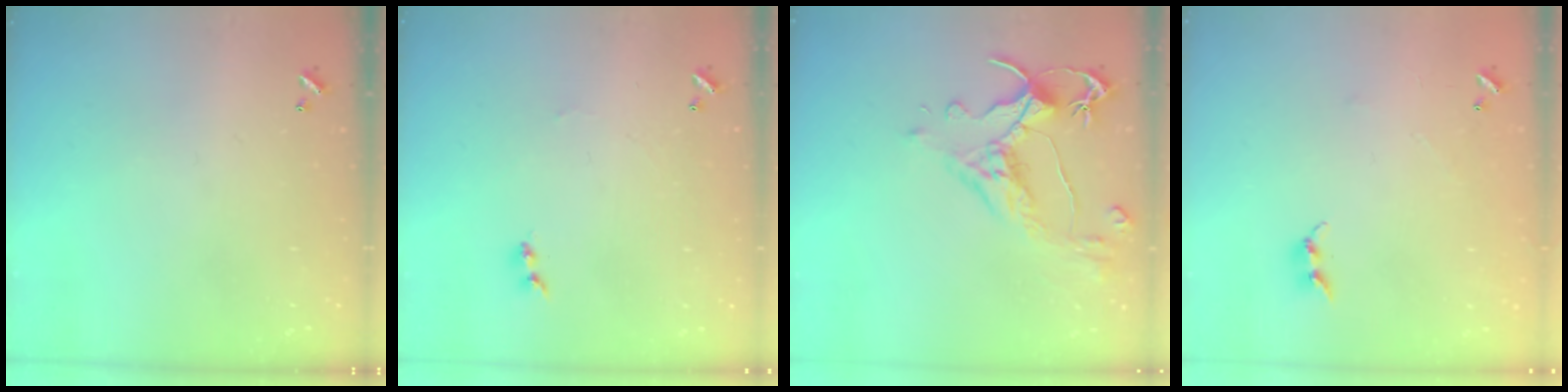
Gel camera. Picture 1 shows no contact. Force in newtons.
{"total": 1.1, "press": 0.9, "slide": 0.5}
{"total": 3.2, "press": 2.9, "slide": 1.3}
{"total": 5.6, "press": 5.6, "slide": 0.2}